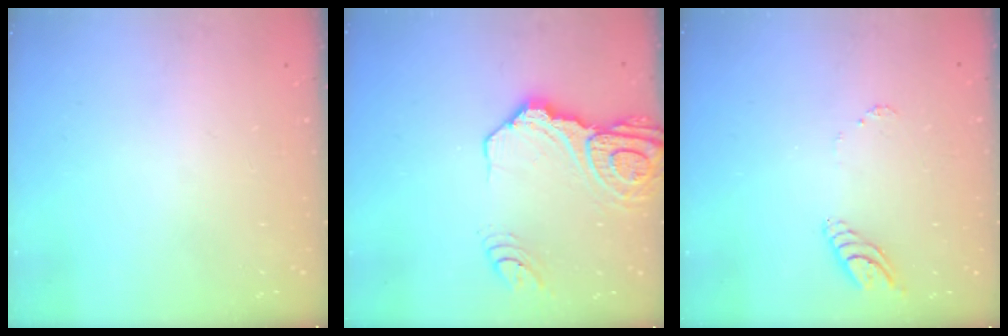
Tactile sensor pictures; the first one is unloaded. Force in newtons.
{"total": 17.5, "press": 17.4, "slide": 2.0}
{"total": 6.2, "press": 6.1, "slide": 0.5}